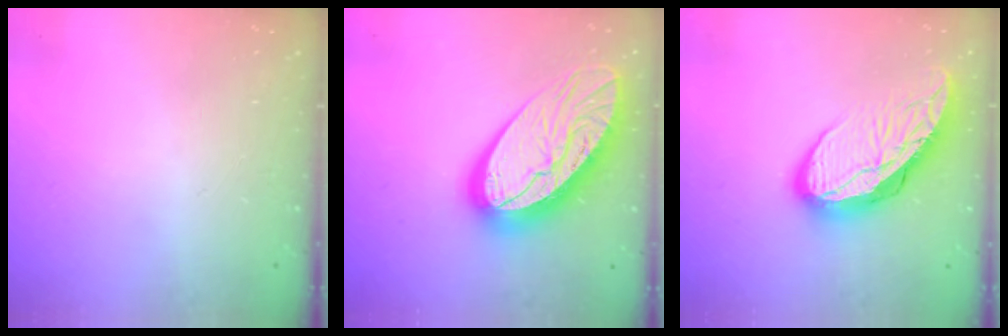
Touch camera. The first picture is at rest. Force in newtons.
{"total": 24.2, "press": 24.1, "slide": 2.4}
{"total": 14.3, "press": 14.3, "slide": 1.6}